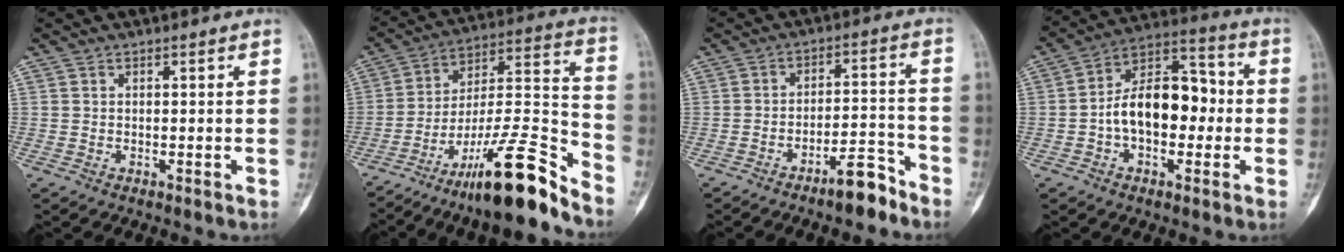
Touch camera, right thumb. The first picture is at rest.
{"total": 19.9, "force": [-14.6, 2.8, 13.2], "torque": [-0.220, 0.101, -0.248]}
{"total": 7.1, "force": [-5.4, 2.0, 4.1], "torque": [-0.058, 0.053, -0.088]}
{"total": 15.0, "force": [-1.5, 9.1, 11.8], "torque": [-0.168, 0.048, -0.033]}